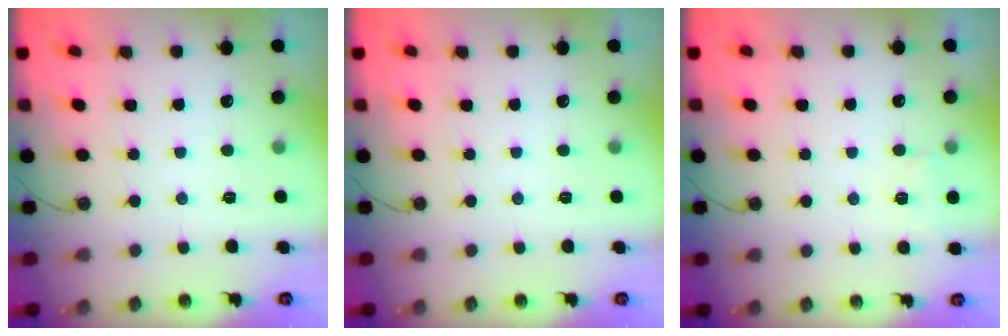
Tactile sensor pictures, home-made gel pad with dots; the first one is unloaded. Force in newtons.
{"total": 0.0}
{"total": 4.4, "press": 3.7, "slide": 2.5}